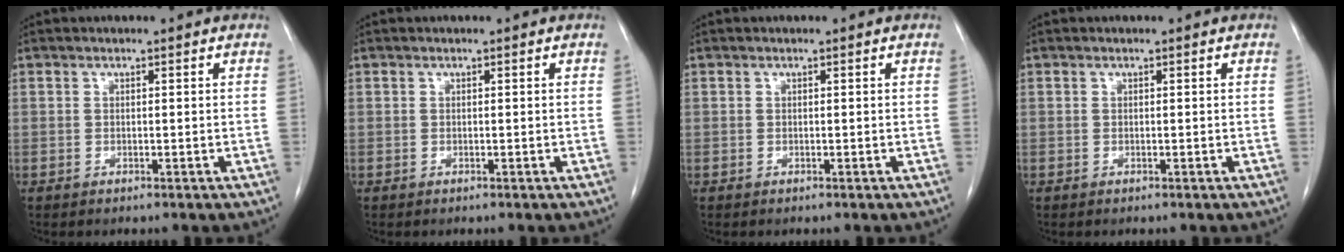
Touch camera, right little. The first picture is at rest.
{"total": 0.0}
{"total": 0.0}
{"total": 0.0}